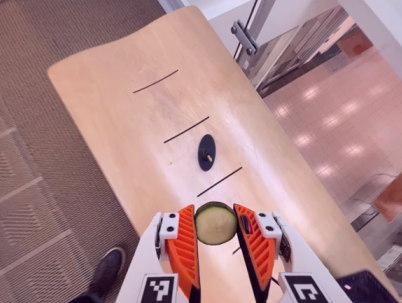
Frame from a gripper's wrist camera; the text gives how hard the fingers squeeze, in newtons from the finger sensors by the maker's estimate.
{"total": 7.7, "left": 7.8, "right": 7.6}